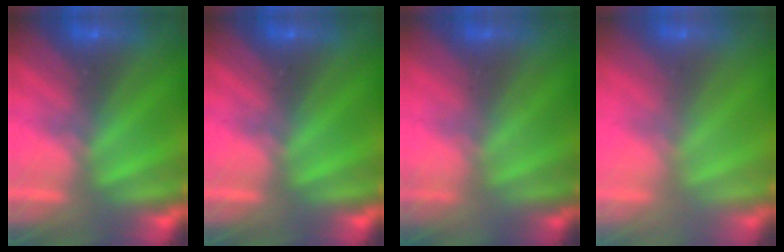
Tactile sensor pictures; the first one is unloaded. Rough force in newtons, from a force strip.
{"total": 0.0}
{"total": 2.4}
{"total": 2.4}